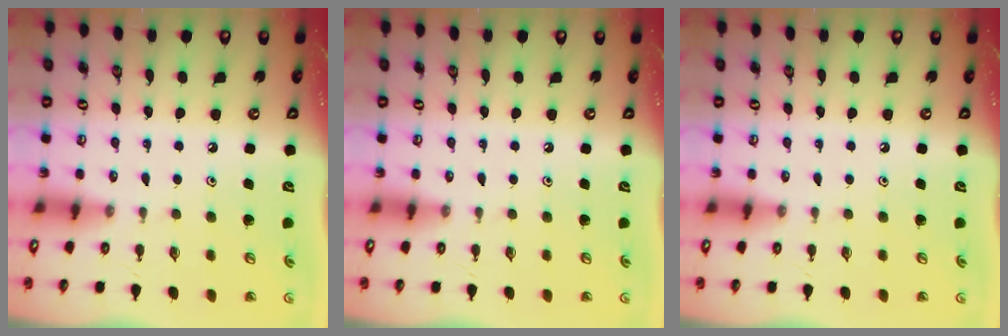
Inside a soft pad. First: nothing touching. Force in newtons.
{"total": 0.0}
{"total": 0.0}